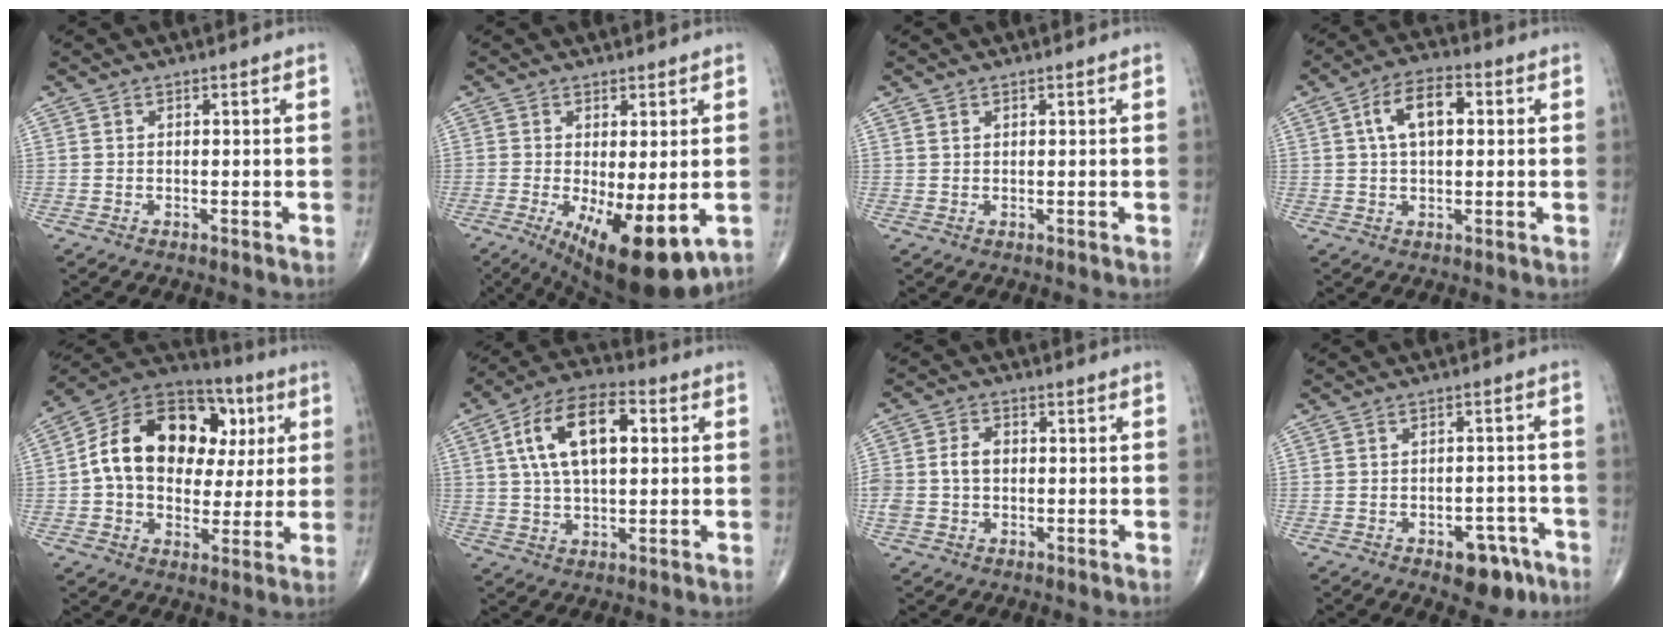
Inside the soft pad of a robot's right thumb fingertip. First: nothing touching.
{"total": 13.4, "force": [-3.8, 4.6, 12.0], "torque": [-0.182, -0.028, -0.043]}
{"total": 0.7, "force": [0.5, 0.4, 0.1], "torque": [0.002, -0.003, 0.008]}
{"total": 8.6, "force": [2.0, 4.5, 7.1], "torque": [-0.118, 0.017, 0.028]}
{"total": 21.8, "force": [3.5, 15.2, 15.3], "torque": [-0.218, 0.026, 0.053]}
{"total": 14.9, "force": [3.5, 7.6, 12.3], "torque": [-0.212, 0.019, 0.057]}
{"total": 5.7, "force": [0.0, 4.2, 3.9], "torque": [-0.083, 0.018, 0.001]}
{"total": 7.3, "force": [-4.1, 4.1, 4.4], "torque": [-0.031, 0.030, -0.048]}